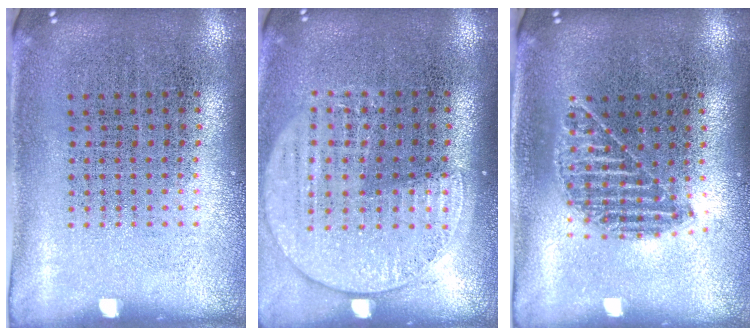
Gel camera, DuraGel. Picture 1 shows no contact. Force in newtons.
{"total": 1.5, "press": 1.3, "slide": 0.7}
{"total": 1.2, "press": 1.1, "slide": 0.5}